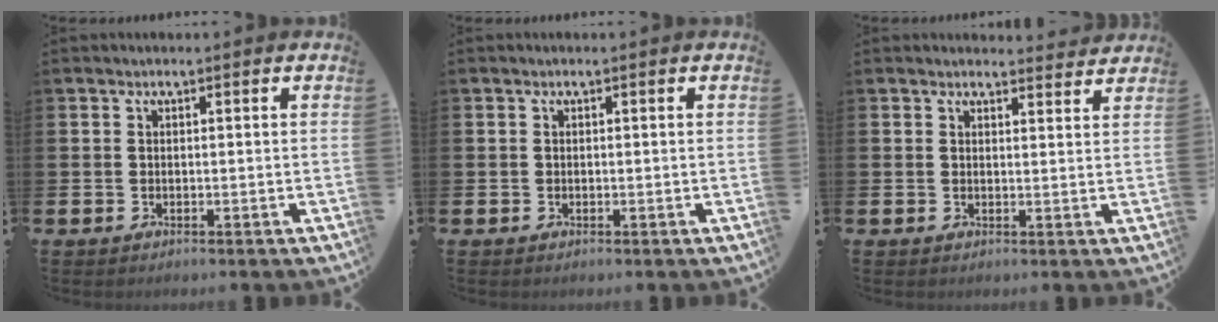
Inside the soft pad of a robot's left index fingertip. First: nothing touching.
{"total": 0.0}
{"total": 2.4, "force": [2.4, 0.4, -0.1], "torque": [0.006, -0.015, 0.041]}